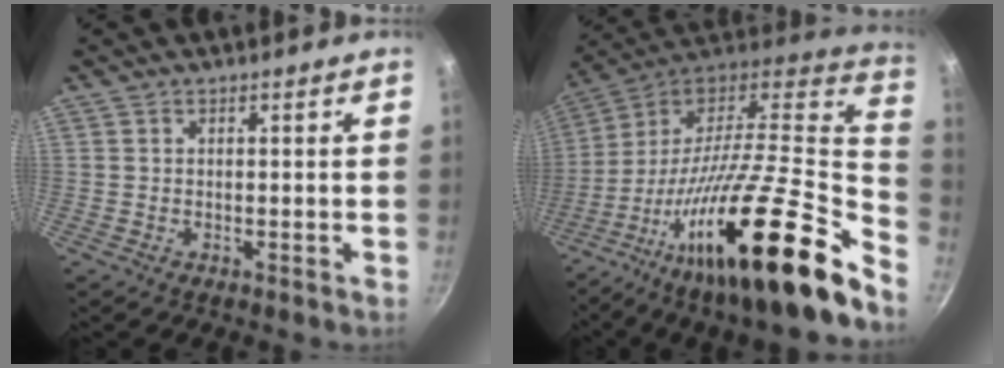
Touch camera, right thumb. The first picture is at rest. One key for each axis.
{"total": 32.9, "fx": -13.4, "fy": 7.2, "fz": 29.1, "tx": -0.396, "ty": 0.035, "tz": -0.240}